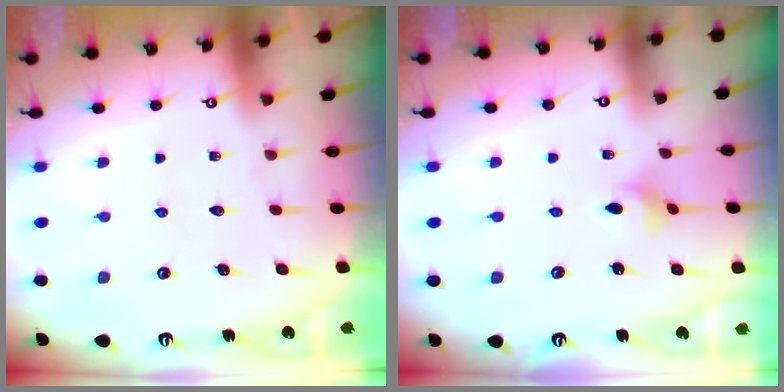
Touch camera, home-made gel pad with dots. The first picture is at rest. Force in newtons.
{"total": 3.3, "press": 3.2, "slide": 0.6}